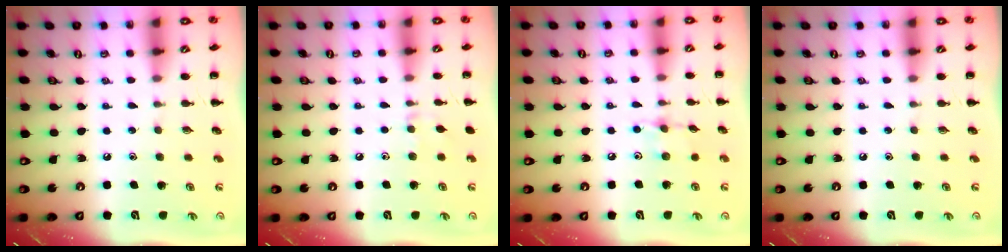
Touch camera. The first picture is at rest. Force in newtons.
{"total": 5.1, "press": 4.8, "slide": 1.6}
{"total": 6.1, "press": 6.0, "slide": 0.8}
{"total": 0.0}